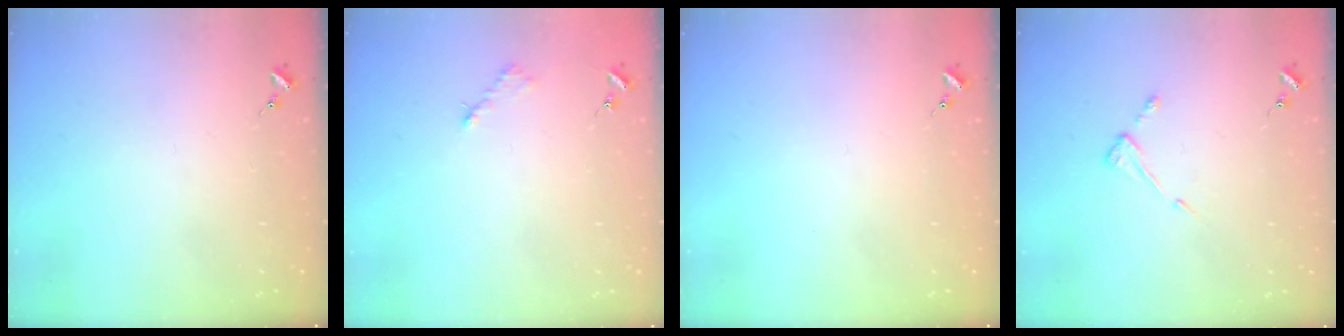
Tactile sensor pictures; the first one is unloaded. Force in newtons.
{"total": 2.6, "press": 2.6, "slide": 0.4}
{"total": 0.0}
{"total": 4.4, "press": 4.3, "slide": 0.7}